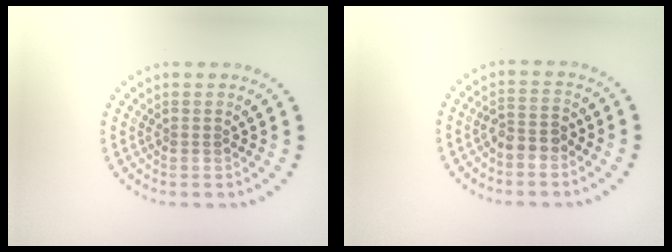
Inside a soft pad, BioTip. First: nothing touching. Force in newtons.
{"total": 2.1, "press": 1.9, "slide": 0.9}